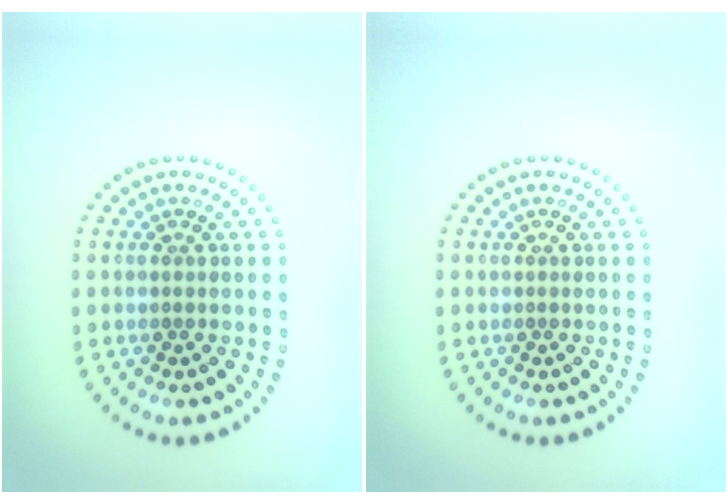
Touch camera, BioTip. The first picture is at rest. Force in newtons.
{"total": 0.0}